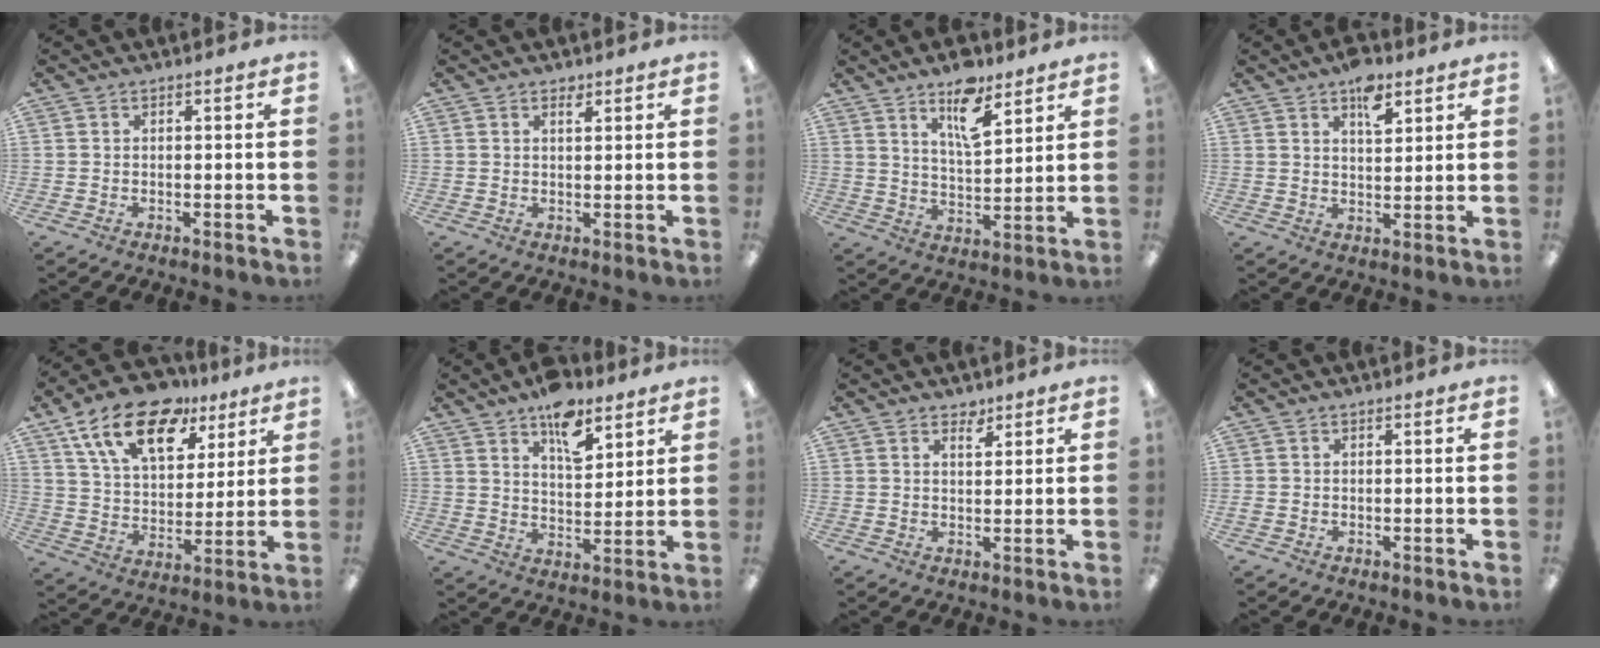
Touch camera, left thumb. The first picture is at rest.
{"total": 1.9, "force": [1.5, 0.8, 0.9], "torque": [-0.005, -0.006, 0.023]}
{"total": 10.9, "force": [7.4, 4.1, 6.9], "torque": [-0.096, -0.042, 0.123]}
{"total": 7.5, "force": [4.8, 3.7, 4.4], "torque": [-0.052, -0.023, 0.078]}
{"total": 18.9, "force": [11.6, 10.3, 10.7], "torque": [-0.183, -0.051, 0.206]}
{"total": 11.0, "force": [7.5, 5.2, 6.0], "torque": [-0.074, -0.039, 0.127]}
{"total": 3.0, "force": [2.5, 1.3, 1.1], "torque": [-0.001, -0.016, 0.042]}
{"total": 0.7, "force": [-0.1, 0.6, 0.4], "torque": [-0.008, 0.004, -0.003]}